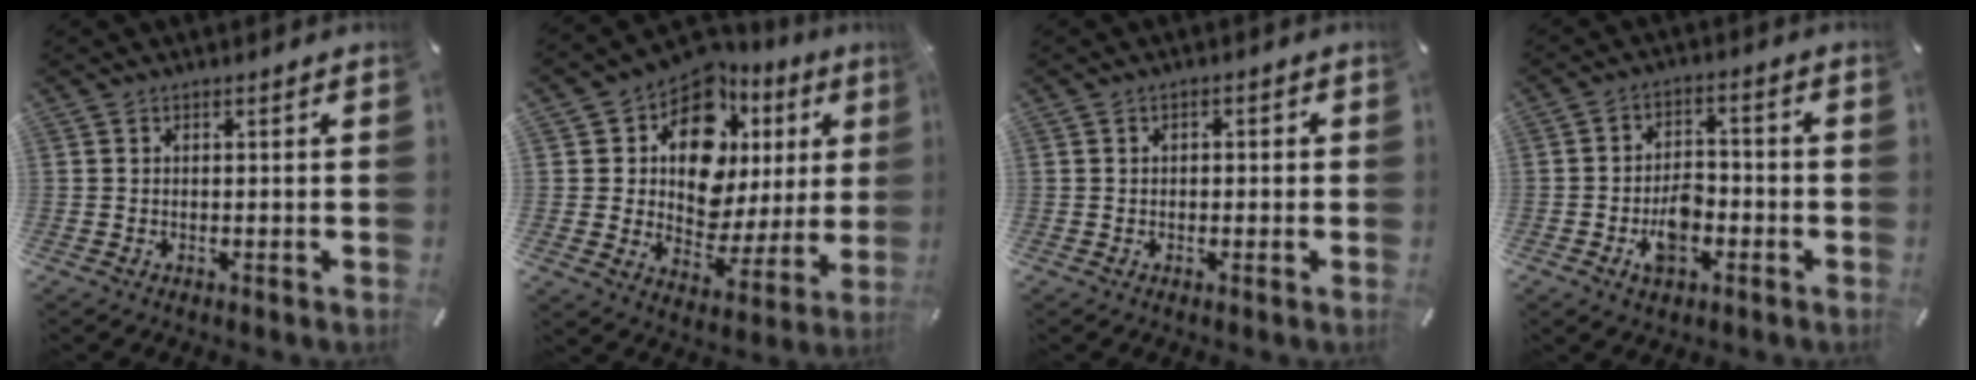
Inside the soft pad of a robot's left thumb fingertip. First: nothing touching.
{"total": 15.0, "force": [7.5, 9.7, 8.5], "torque": [-0.138, -0.064, 0.134]}
{"total": 1.4, "force": [-0.4, 1.2, 0.7], "torque": [-0.014, 0.007, -0.011]}
{"total": 7.6, "force": [-3.0, 4.7, 5.2], "torque": [-0.094, 0.014, -0.056]}